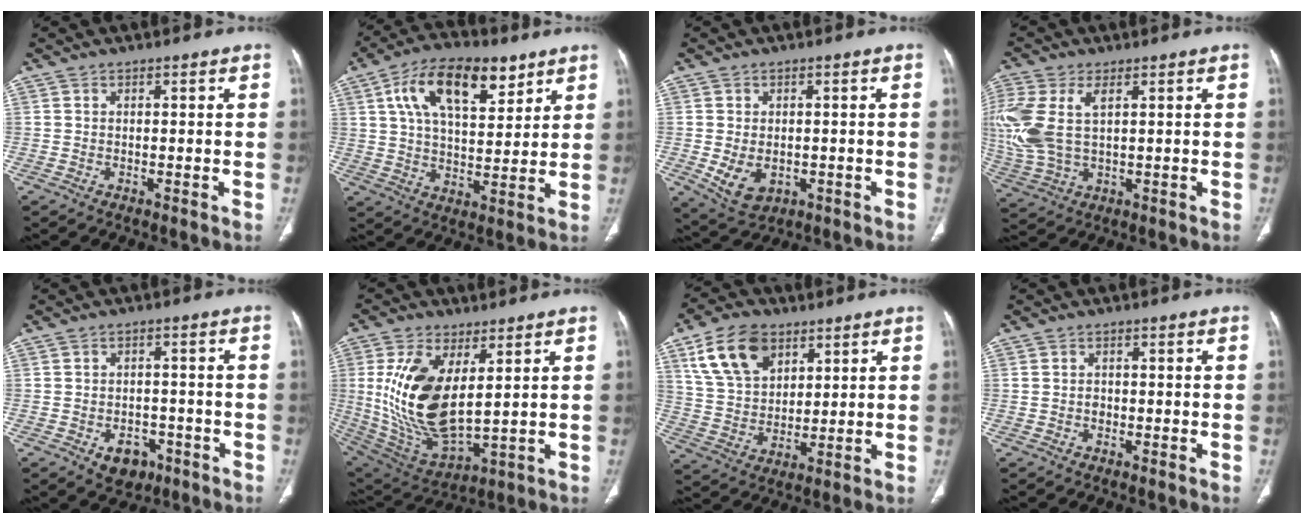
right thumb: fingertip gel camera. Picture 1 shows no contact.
{"total": 16.3, "force": [8.0, 8.0, 11.8], "torque": [-0.169, -0.016, 0.137]}
{"total": 6.3, "force": [-1.3, 4.4, 4.3], "torque": [-0.068, -0.004, -0.003]}
{"total": 14.0, "force": [3.1, 7.8, 11.2], "torque": [-0.293, 0.005, 0.070]}
{"total": 5.7, "force": [-2.9, 4.1, 2.9], "torque": [-0.018, 0.018, -0.032]}
{"total": 18.6, "force": [3.9, 9.0, 15.8], "torque": [-0.314, -0.025, 0.093]}
{"total": 13.6, "force": [7.0, 8.7, 7.9], "torque": [-0.124, -0.019, 0.141]}
{"total": 1.0, "force": [-0.2, 0.9, 0.5], "torque": [-0.008, 0.005, -0.004]}